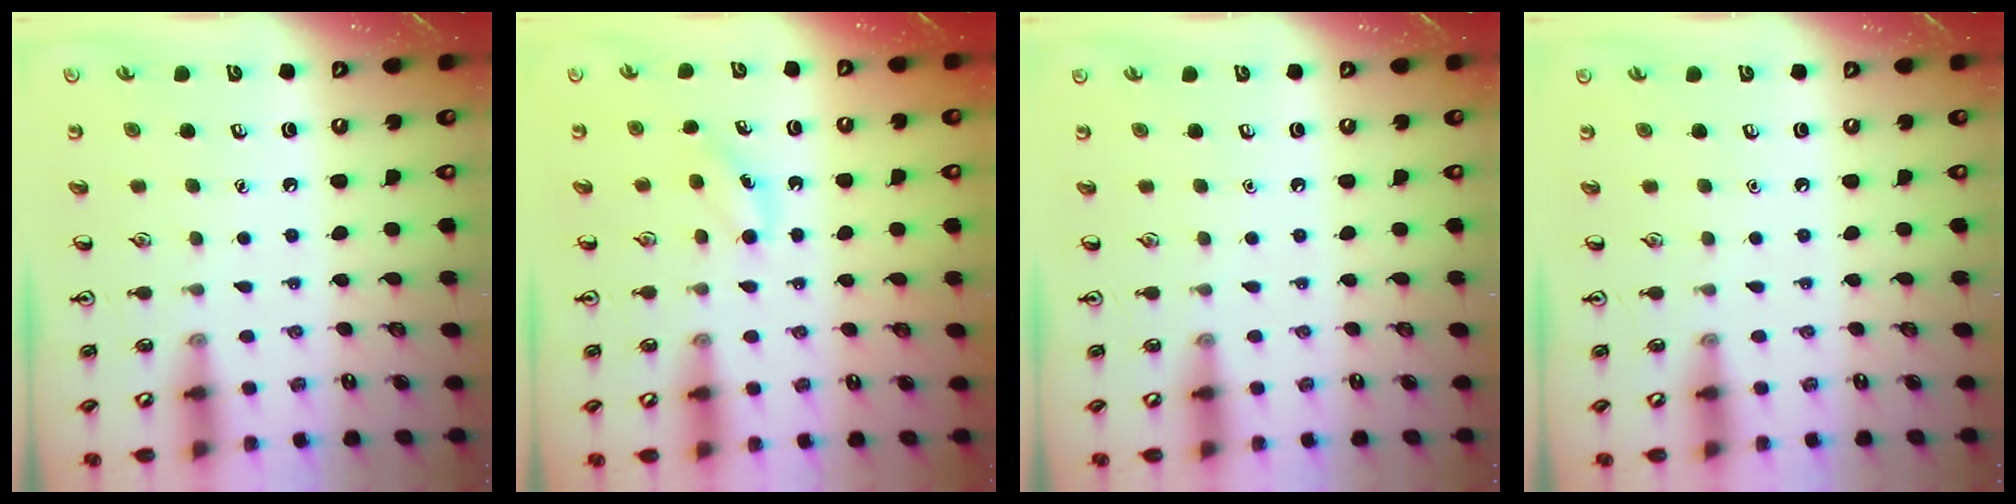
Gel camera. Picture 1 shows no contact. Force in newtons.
{"total": 3.5, "press": 3.3, "slide": 1.0}
{"total": 0.0}
{"total": 0.0}